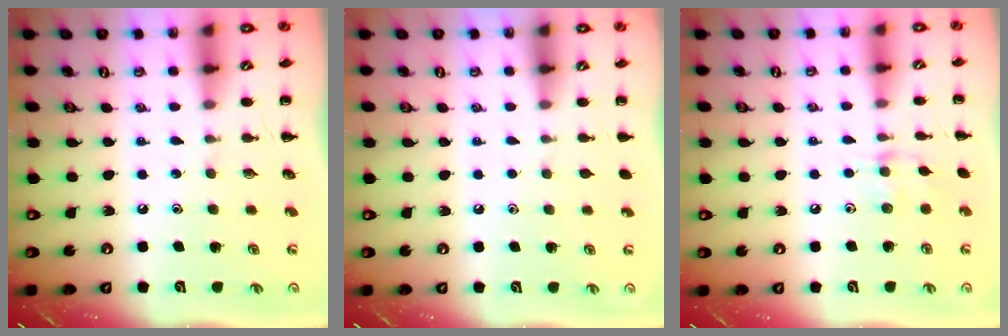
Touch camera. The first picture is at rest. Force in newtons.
{"total": 0.6, "press": 0.6, "slide": 0.1}
{"total": 6.6, "press": 6.4, "slide": 1.6}